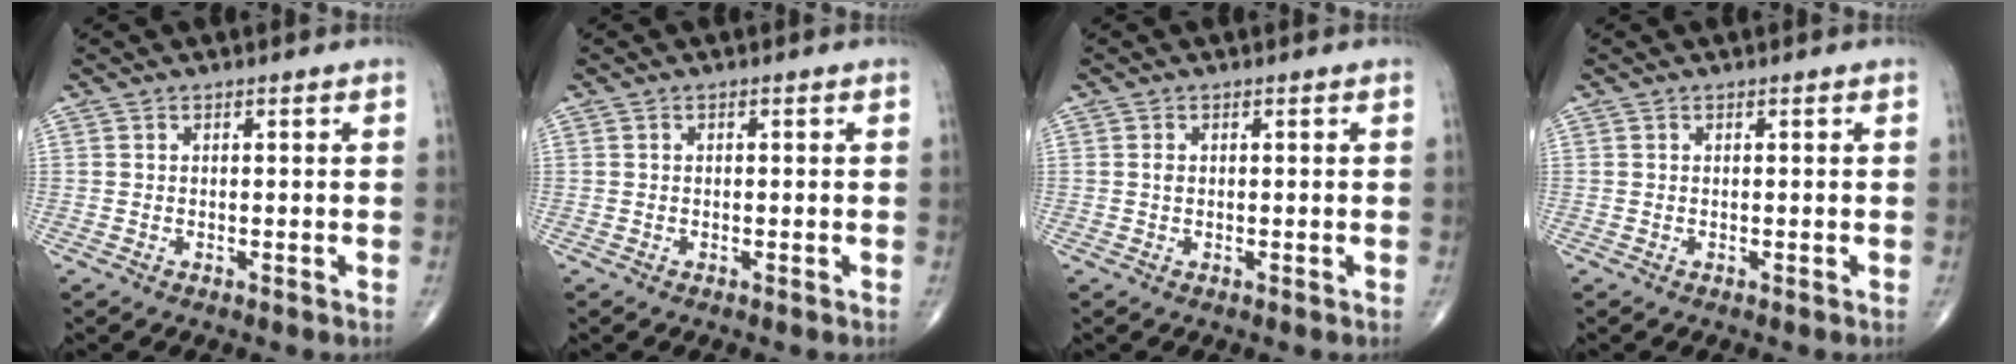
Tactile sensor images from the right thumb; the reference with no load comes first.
{"total": 0.0}
{"total": 0.7, "force": [0.1, 0.5, 0.5], "torque": [-0.008, 0.001, 0.001]}
{"total": 0.0}